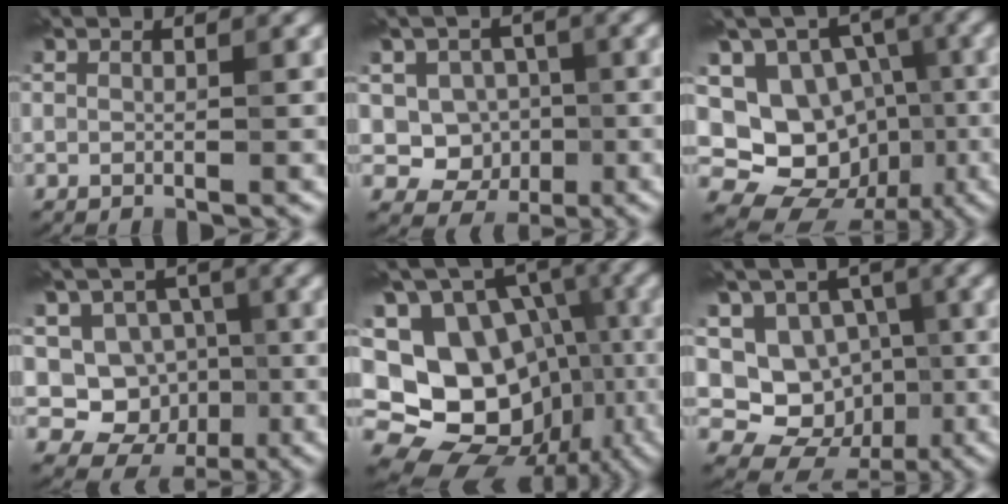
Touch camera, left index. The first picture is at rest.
{"total": 5.4, "force": [-0.3, 4.8, 2.4], "torque": [-0.021, -0.008, -0.021]}
{"total": 13.7, "force": [-2.8, 11.8, 6.3], "torque": [-0.112, 0.012, -0.048]}
{"total": 7.7, "force": [-1.0, 6.9, 3.1], "torque": [-0.043, 0.006, -0.035]}
{"total": 17.6, "force": [-3.2, 14.2, 9.9], "torque": [-0.184, 0.006, -0.028]}
{"total": 8.3, "force": [-1.4, 7.2, 3.9], "torque": [-0.050, -0.008, -0.038]}